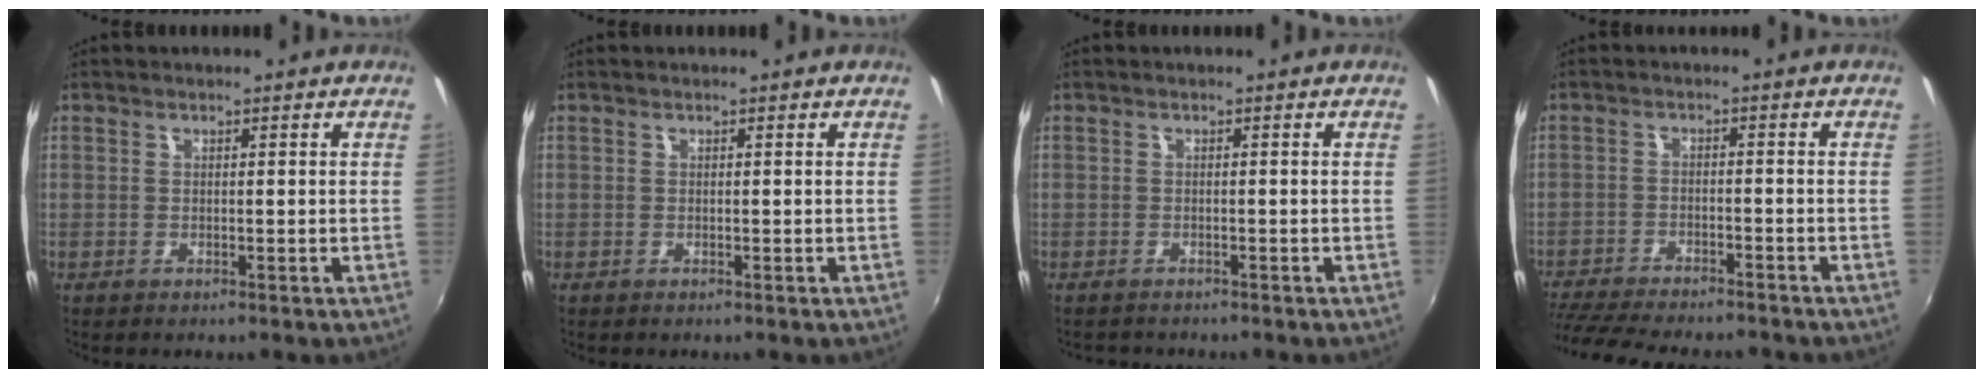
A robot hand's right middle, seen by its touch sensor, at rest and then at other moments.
{"total": 0.0}
{"total": 1.9, "force": [-1.8, 0.5, 0.3], "torque": [-0.010, -0.010, -0.027]}
{"total": 15.3, "force": [-13.4, 3.2, 6.6], "torque": [-0.148, -0.029, -0.211]}